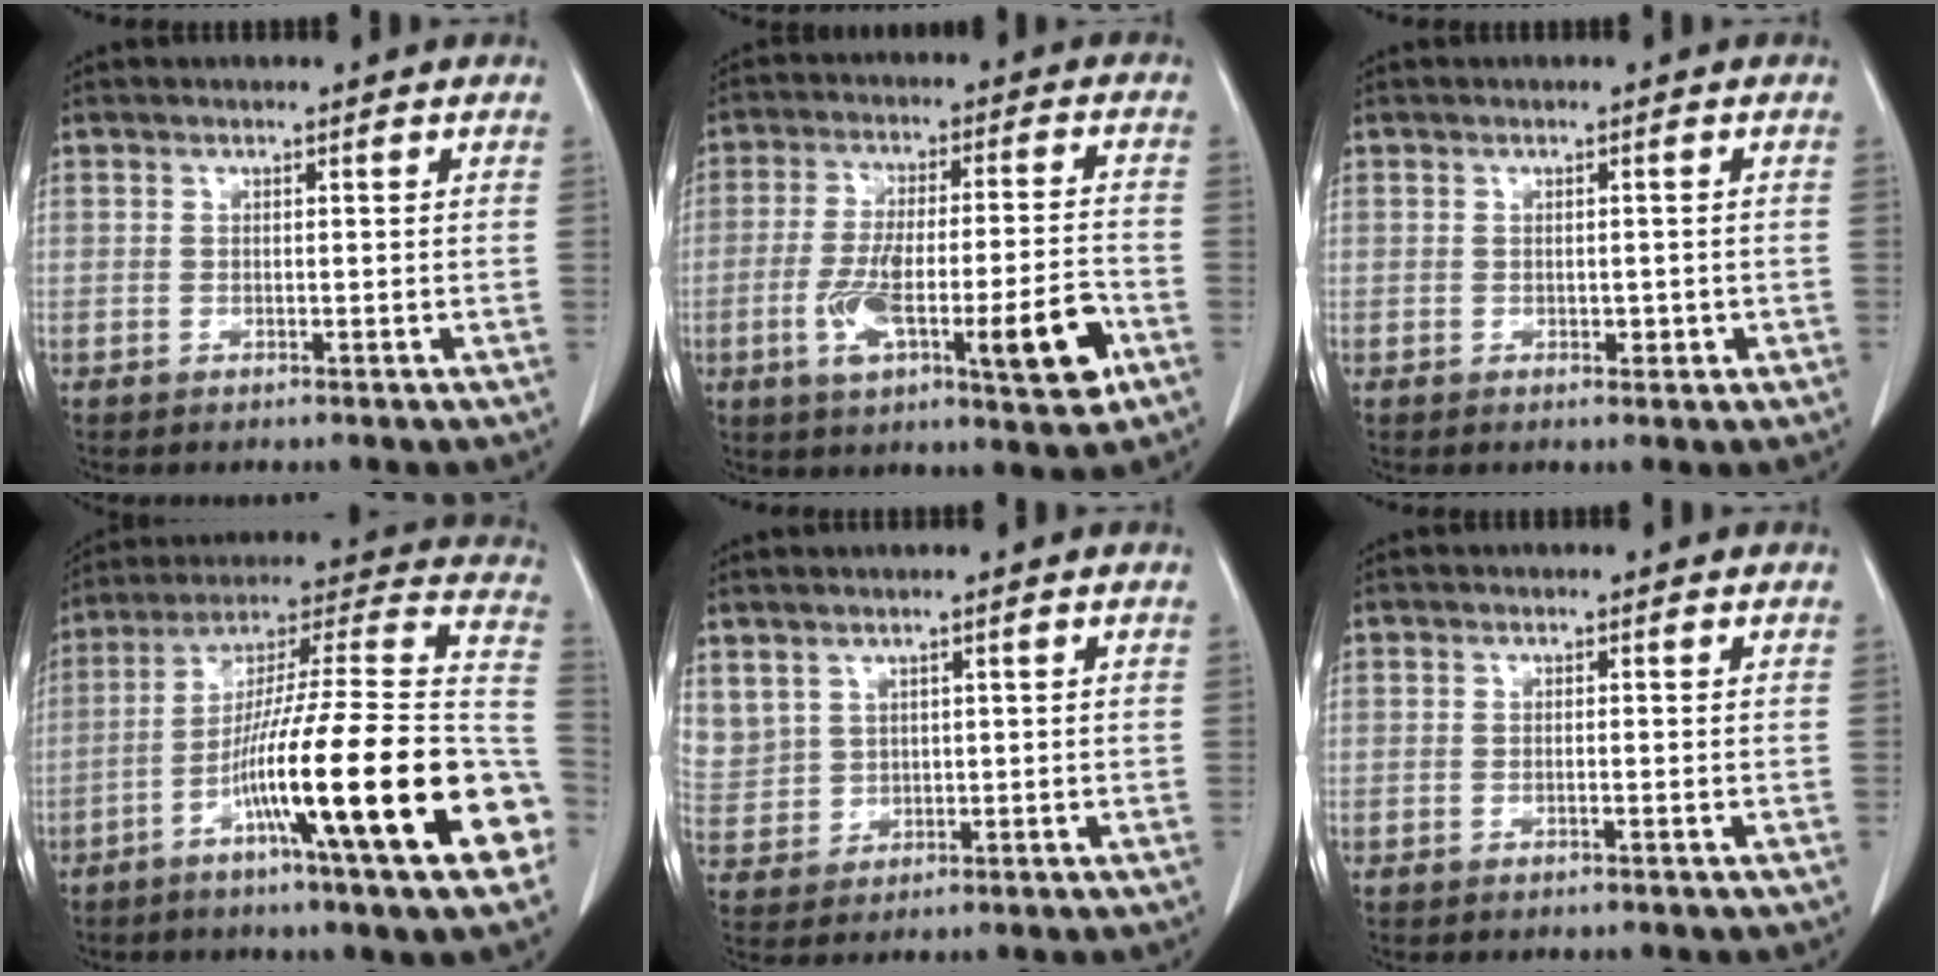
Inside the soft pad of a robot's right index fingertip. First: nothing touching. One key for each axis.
{"total": 15.8, "fx": -5.6, "fy": 2.7, "fz": 14.6, "tx": -0.226, "ty": 0.006, "tz": -0.080}
{"total": 1.5, "fx": -0.3, "fy": 1.0, "fz": 1.1, "tx": -0.014, "ty": 0.002, "tz": 0.000}
{"total": 28.0, "fx": -10.0, "fy": 1.0, "fz": 26.2, "tx": -0.329, "ty": -0.012, "tz": -0.170}
{"total": 9.0, "fx": 4.3, "fy": 7.3, "fz": 3.0, "tx": -0.102, "ty": 0.019, "tz": 0.110}
{"total": 0.0}